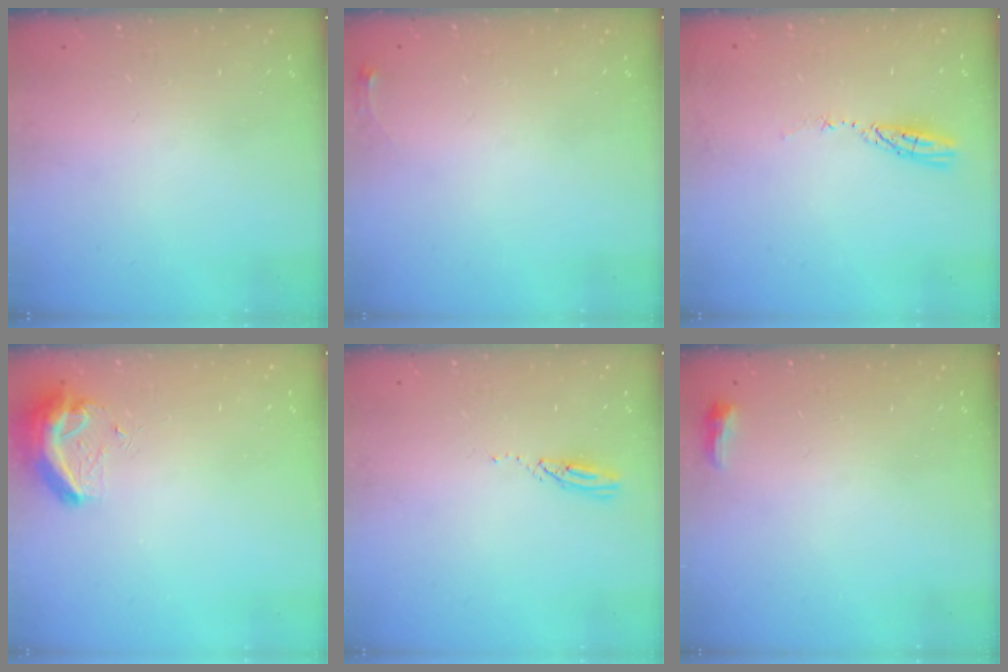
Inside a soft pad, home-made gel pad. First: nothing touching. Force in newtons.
{"total": 3.6, "press": 3.6, "slide": 0.5}
{"total": 3.5, "press": 3.5, "slide": 0.3}
{"total": 9.2, "press": 9.1, "slide": 1.1}
{"total": 3.0, "press": 3.0, "slide": 0.1}
{"total": 3.6, "press": 3.4, "slide": 1.0}